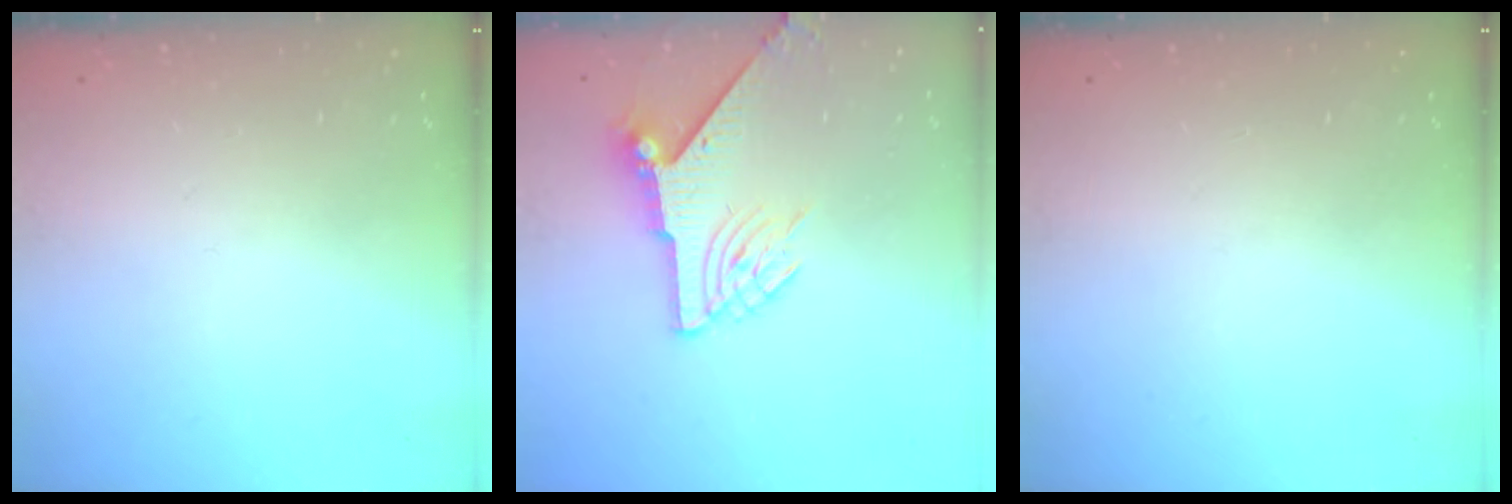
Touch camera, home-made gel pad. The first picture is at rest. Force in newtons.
{"total": 8.6, "press": 8.6, "slide": 0.6}
{"total": 0.0}